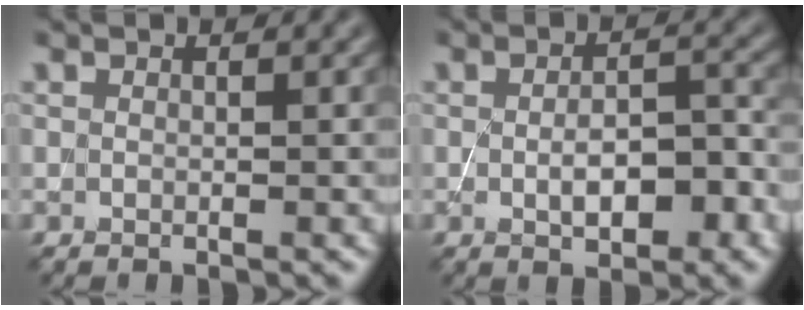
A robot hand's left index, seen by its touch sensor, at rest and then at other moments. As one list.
[{"total": 4.2, "force": [-1.0, 1.8, 3.7], "torque": [-0.065, -0.001, -0.011]}]